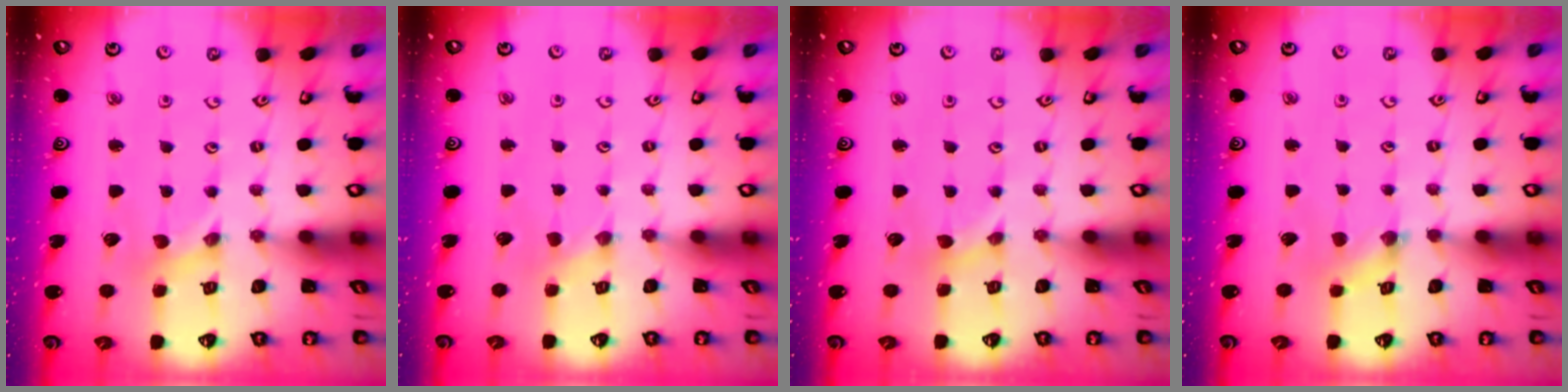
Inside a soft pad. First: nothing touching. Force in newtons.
{"total": 0.0}
{"total": 0.9, "press": 0.9, "slide": 0.2}
{"total": 0.8, "press": 0.7, "slide": 0.3}